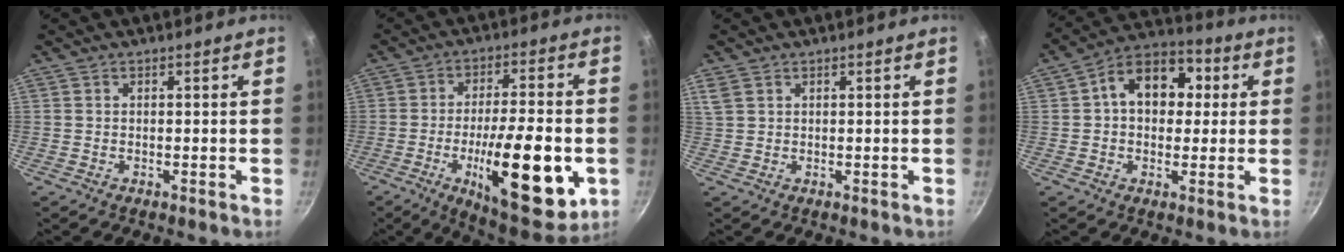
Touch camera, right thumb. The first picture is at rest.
{"total": 24.7, "force": [-6.5, 8.7, 22.2], "torque": [-0.323, 0.012, -0.091]}
{"total": 2.9, "force": [1.5, 1.9, 1.6], "torque": [-0.033, 0.002, 0.037]}
{"total": 12.8, "force": [2.2, 9.2, 8.6], "torque": [-0.083, 0.025, 0.016]}